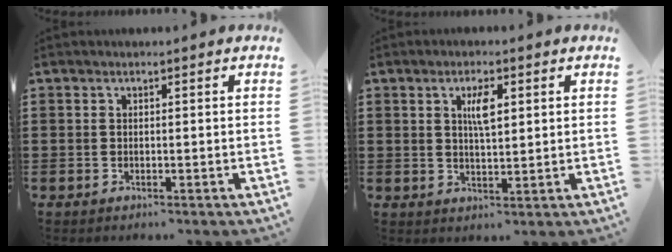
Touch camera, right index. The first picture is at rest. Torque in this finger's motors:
{"motor_torque": [0.07, -0.02, 0.21, 0.08]}